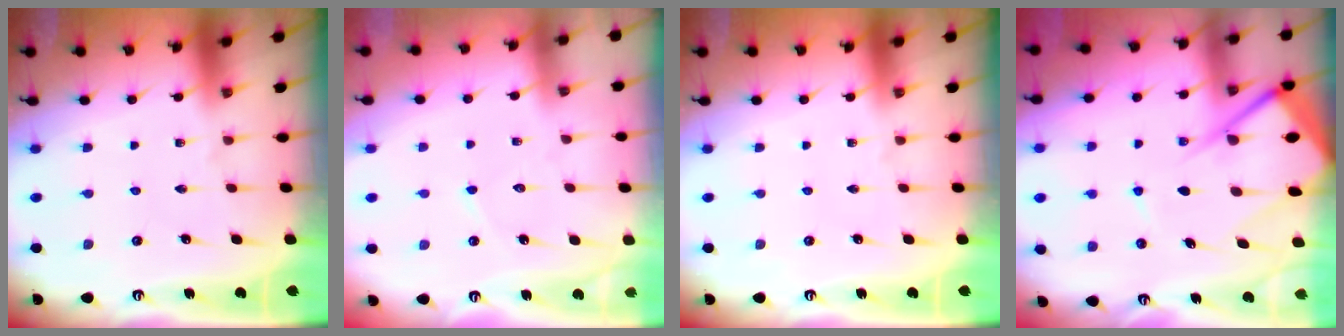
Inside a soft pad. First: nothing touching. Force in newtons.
{"total": 3.1, "press": 3.1, "slide": 0.2}
{"total": 0.0}
{"total": 14.2, "press": 14.1, "slide": 1.7}